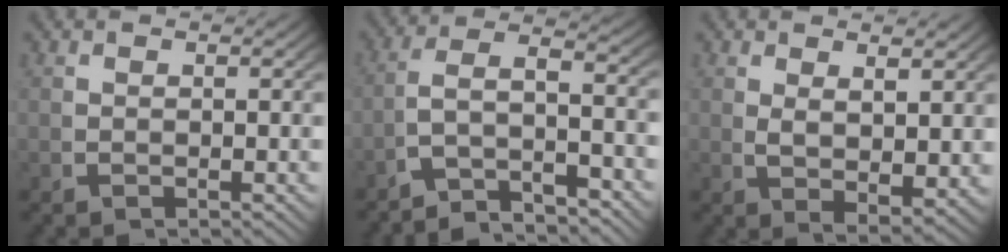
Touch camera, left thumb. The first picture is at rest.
{"total": 7.5, "force": [-2.5, 4.4, 5.5], "torque": [-0.105, -0.024, -0.042]}
{"total": 3.1, "force": [1.0, 1.5, 2.6], "torque": [-0.055, -0.025, 0.034]}